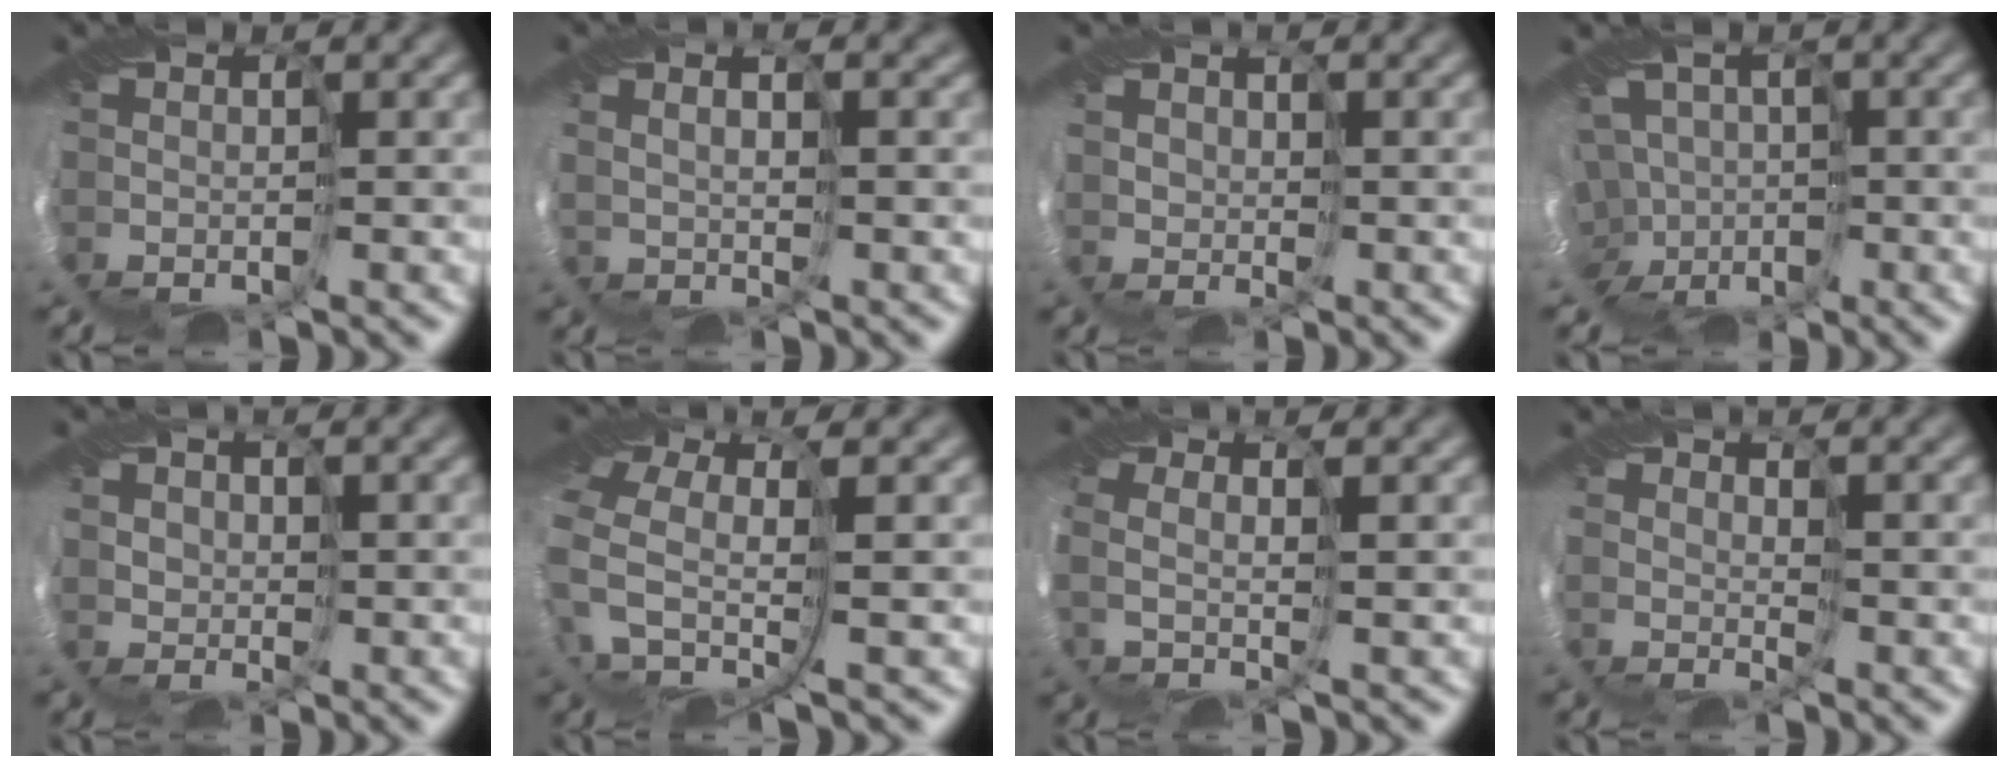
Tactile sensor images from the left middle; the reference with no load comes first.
{"total": 2.0, "force": [2.0, -0.2, 0.1], "torque": [0.001, 0.015, 0.026]}
{"total": 2.5, "force": [1.7, -0.3, -1.8], "torque": [0.021, 0.008, 0.036]}
{"total": 6.0, "force": [-1.0, 5.3, 2.5], "torque": [-0.033, 0.006, -0.031]}
{"total": 2.6, "force": [1.7, -0.3, -2.0], "torque": [0.024, 0.006, 0.034]}
{"total": 4.5, "force": [-0.6, 2.4, 3.8], "torque": [-0.126, -0.024, -0.016]}
{"total": 1.2, "force": [0.8, 0.2, 0.9], "torque": [-0.016, 0.004, 0.019]}
{"total": 2.5, "force": [1.4, -1.4, -1.6], "torque": [0.022, -0.002, 0.025]}